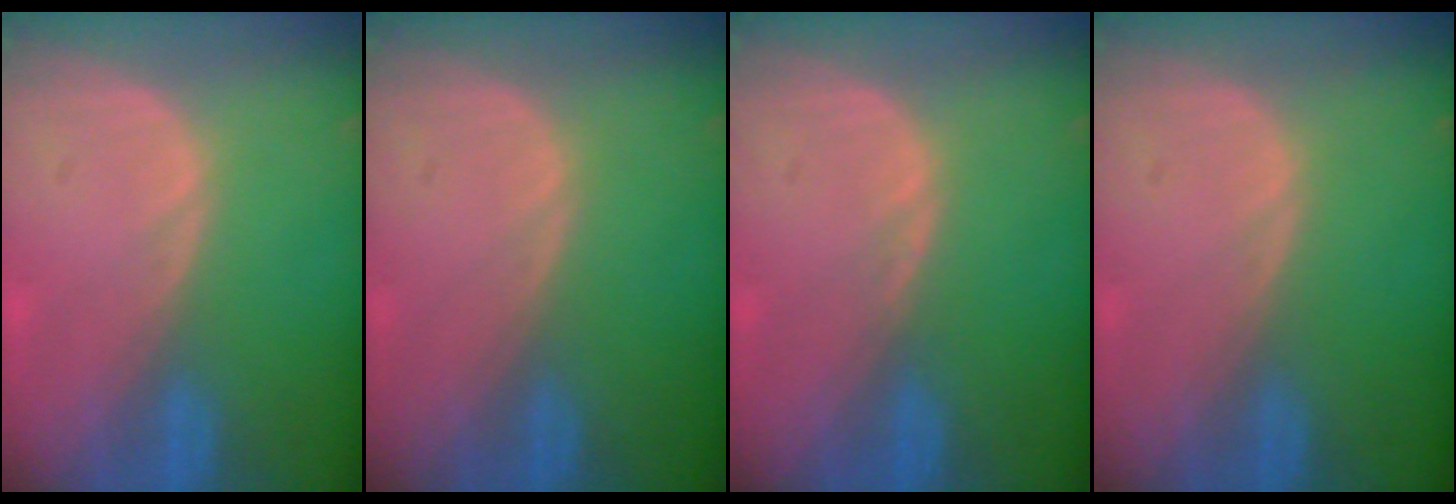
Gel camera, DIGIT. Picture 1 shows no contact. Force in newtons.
{"total": 0.0}
{"total": 0.5, "press": 0.5, "slide": 0.2}
{"total": 0.0}